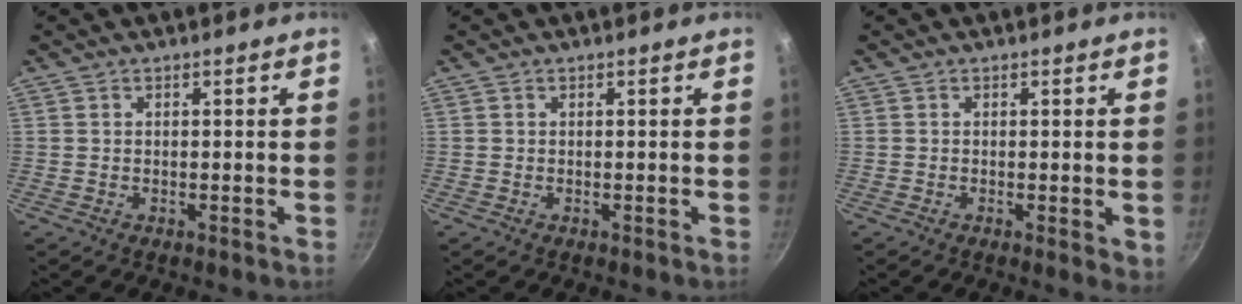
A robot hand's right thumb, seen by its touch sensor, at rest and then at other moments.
{"total": 0.0}
{"total": 2.2, "force": [-0.2, 0.9, 2.0], "torque": [-0.025, -0.008, -0.004]}